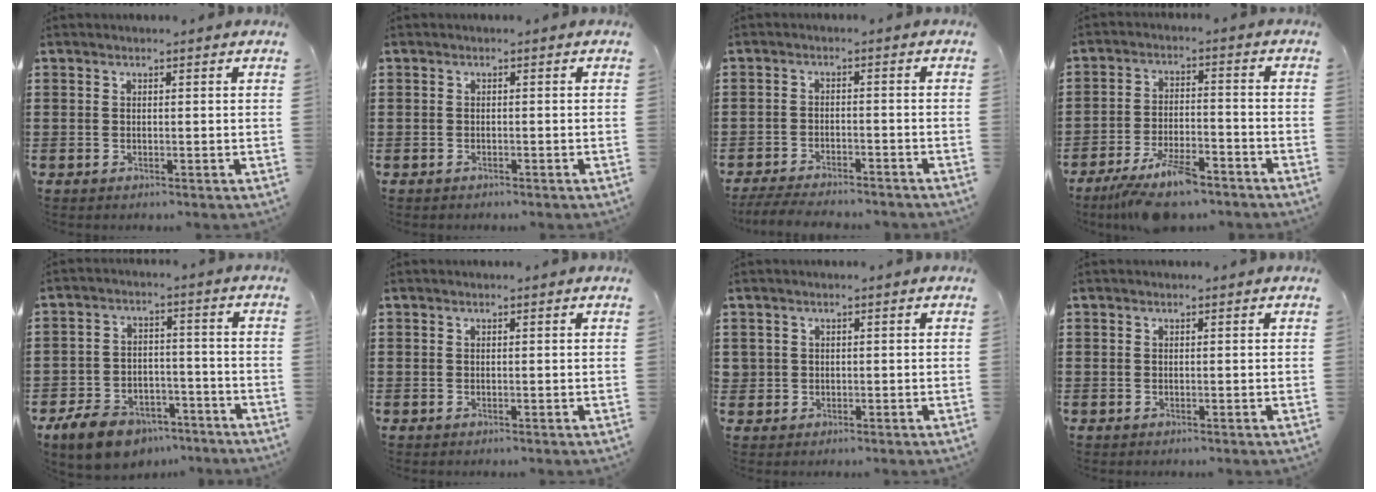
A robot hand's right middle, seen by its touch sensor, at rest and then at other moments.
{"total": 0.7, "force": [-0.6, 0.3, -0.1], "torque": [0.000, 0.000, -0.014]}
{"total": 4.0, "force": [-3.9, 0.3, 0.9], "torque": [-0.022, -0.003, -0.079]}
{"total": 8.2, "force": [-6.4, 2.0, 4.7], "torque": [-0.094, 0.003, -0.120]}
{"total": 7.6, "force": [-6.4, 3.0, 2.5], "torque": [-0.049, 0.026, -0.122]}
{"total": 0.0}
{"total": 1.4, "force": [0.2, 1.4, 0.1], "torque": [-0.009, 0.005, 0.002]}
{"total": 0.0}